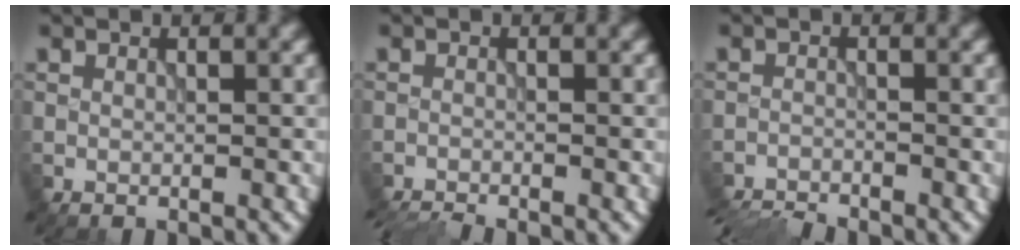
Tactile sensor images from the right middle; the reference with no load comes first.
{"total": 3.4, "force": [-3.3, 0.2, 1.0], "torque": [-0.023, -0.016, -0.064]}
{"total": 4.8, "force": [-4.6, 0.6, 1.0], "torque": [-0.026, -0.019, -0.081]}